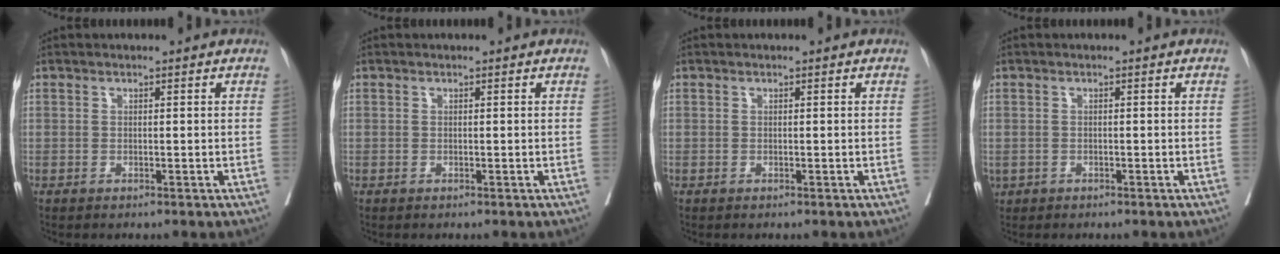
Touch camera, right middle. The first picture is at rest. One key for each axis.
{"total": 0.0}
{"total": 0.0}
{"total": 1.7, "fx": -0.8, "fy": 1.3, "fz": 0.6, "tx": -0.016, "ty": -0.001, "tz": -0.009}